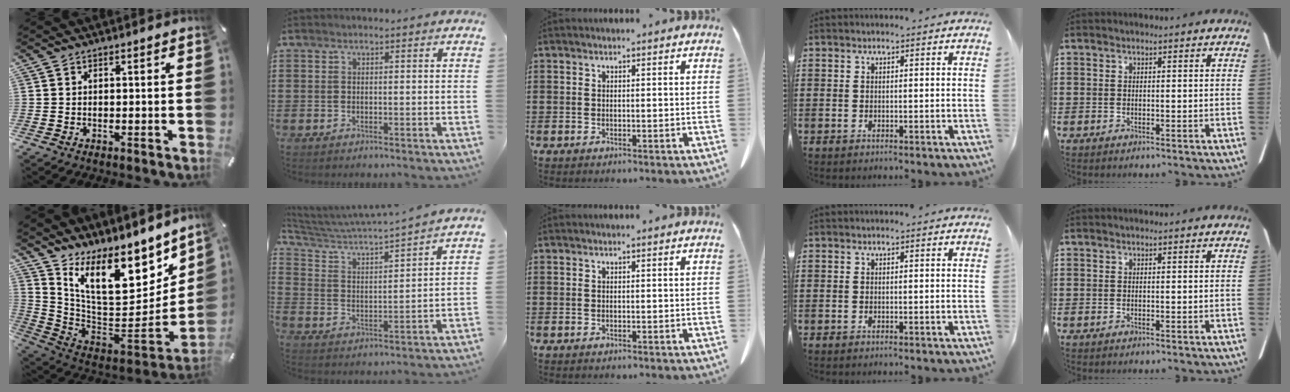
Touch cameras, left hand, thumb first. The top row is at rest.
{"thumb": {"total": 18.9, "force": [10.9, 9.6, 12.0], "torque": [-0.183, -0.097, 0.192]}, "index": {"total": 3.6, "force": [3.4, 0.0, 1.1], "torque": [-0.048, -0.034, 0.047]}}